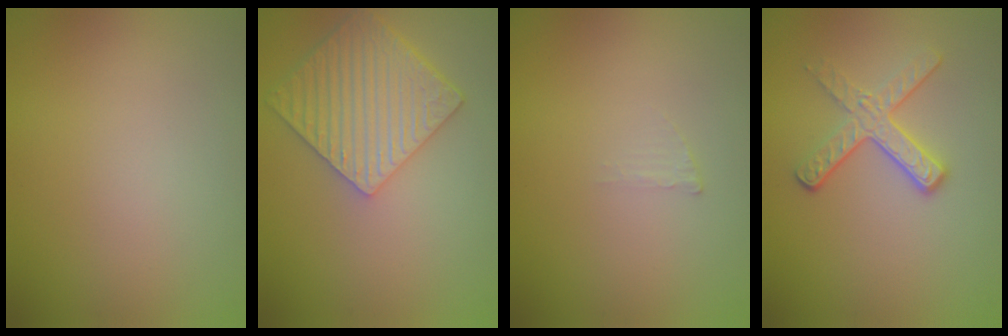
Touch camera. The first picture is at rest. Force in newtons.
{"total": 6.2, "press": 5.2, "slide": 3.4}
{"total": 0.6, "press": 0.6, "slide": 0.1}
{"total": 3.1, "press": 2.5, "slide": 1.9}